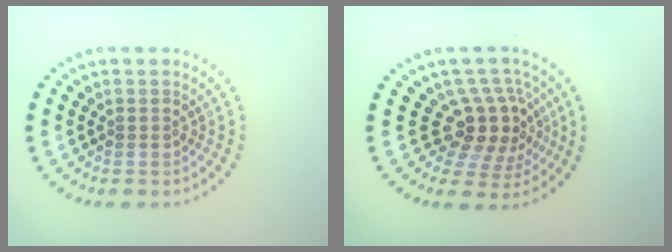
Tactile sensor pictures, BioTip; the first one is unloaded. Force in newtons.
{"total": 4.6, "press": 3.8, "slide": 2.5}